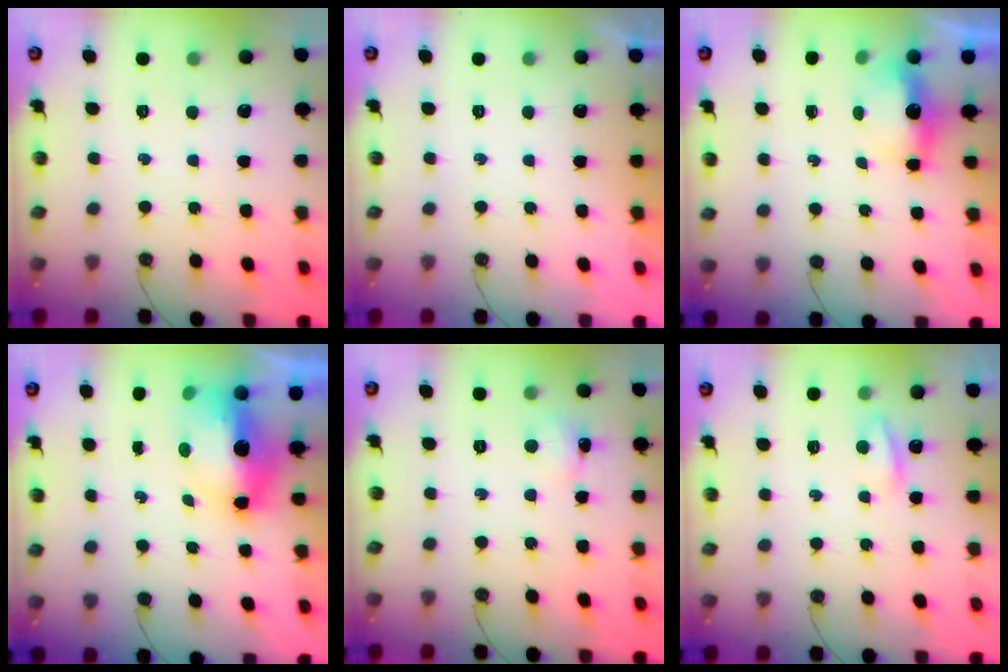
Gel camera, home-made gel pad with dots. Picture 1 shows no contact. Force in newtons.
{"total": 0.0}
{"total": 4.0, "press": 4.0, "slide": 0.5}
{"total": 9.4, "press": 9.3, "slide": 1.5}
{"total": 2.5, "press": 2.4, "slide": 0.5}
{"total": 4.5, "press": 4.4, "slide": 0.8}